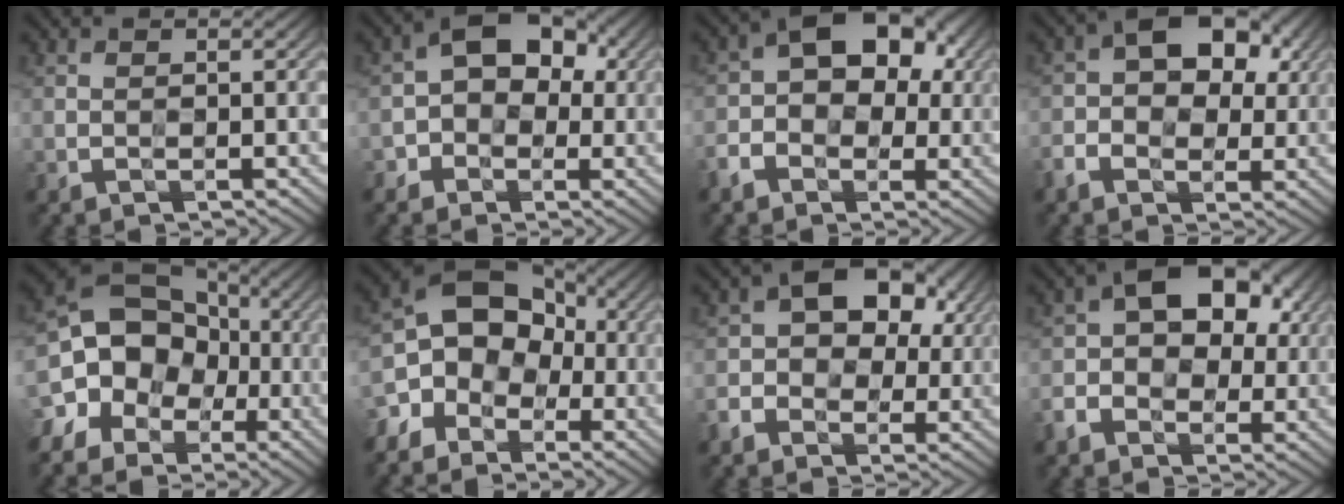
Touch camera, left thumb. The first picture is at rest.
{"total": 7.7, "force": [-0.2, 5.9, 4.9], "torque": [-0.050, 0.015, -0.025]}
{"total": 9.8, "force": [-0.6, 6.8, 7.0], "torque": [-0.103, 0.013, -0.026]}
{"total": 9.4, "force": [1.1, 6.3, 6.9], "torque": [-0.110, 0.007, 0.005]}
{"total": 13.4, "force": [-2.3, 11.2, 7.0], "torque": [-0.139, 0.000, -0.080]}
{"total": 12.2, "force": [-2.5, 9.9, 6.7], "torque": [-0.120, 0.018, -0.083]}
{"total": 9.1, "force": [0.8, 6.7, 6.1], "torque": [-0.094, 0.001, 0.000]}
{"total": 10.3, "force": [0.7, 7.2, 7.4], "torque": [-0.115, 0.007, -0.001]}